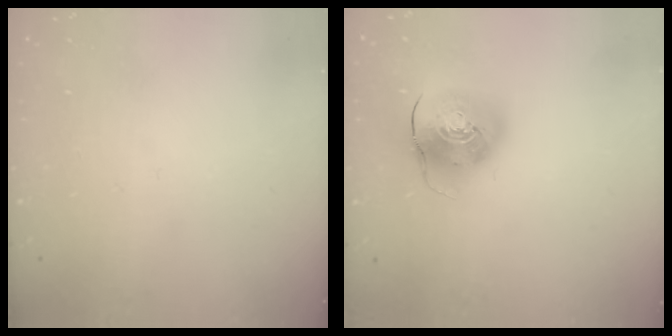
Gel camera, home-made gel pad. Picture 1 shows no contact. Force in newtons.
{"total": 10.7, "press": 10.6, "slide": 1.8}